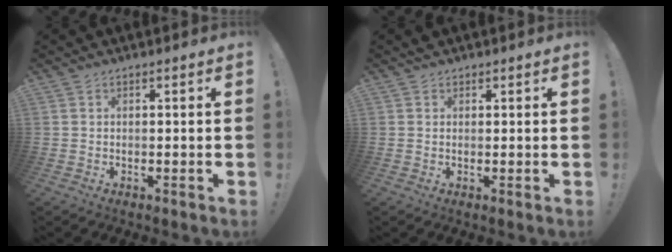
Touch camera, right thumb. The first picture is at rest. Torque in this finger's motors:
{"motor_torque": [-0.12, 0.12, -0.03, 0.05, 0.10]}